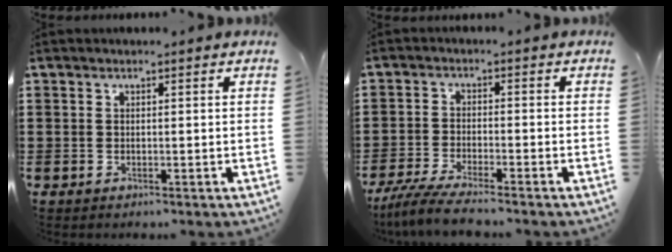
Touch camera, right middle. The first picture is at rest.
{"total": 4.9, "force": [-4.5, 0.2, 1.9], "torque": [-0.053, -0.015, -0.092]}